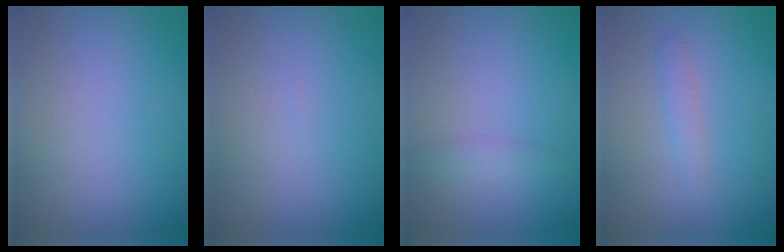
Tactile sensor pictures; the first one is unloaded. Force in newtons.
{"total": 0.0}
{"total": 1.3, "press": 1.3, "slide": 0.0}
{"total": 1.1, "press": 1.1, "slide": 0.0}